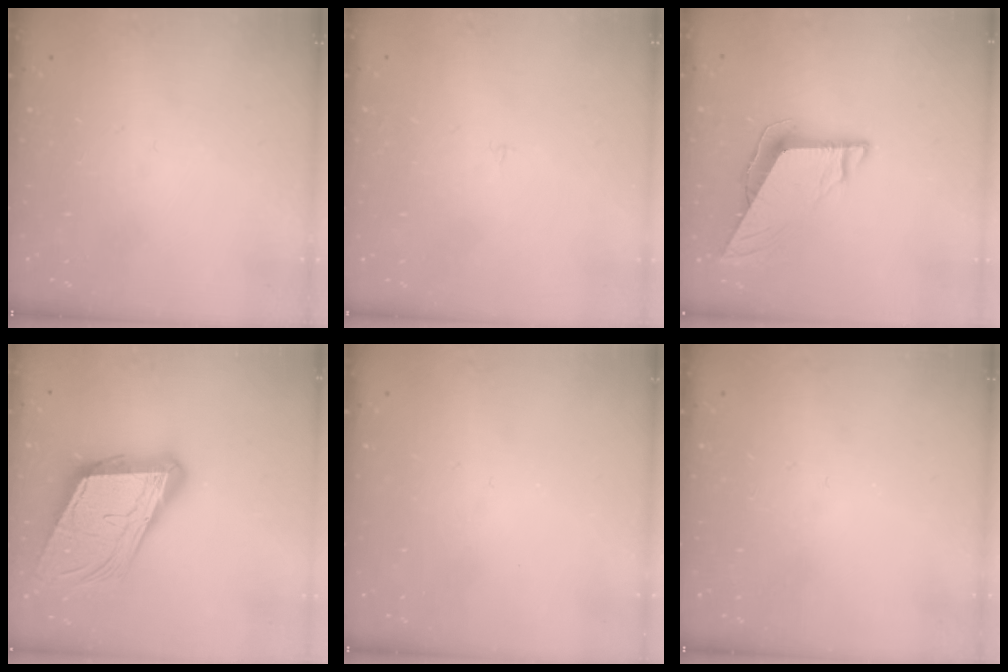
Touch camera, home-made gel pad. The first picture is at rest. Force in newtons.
{"total": 1.2, "press": 1.2, "slide": 0.1}
{"total": 8.5, "press": 8.5, "slide": 0.3}
{"total": 20.4, "press": 20.0, "slide": 3.9}
{"total": 0.0}
{"total": 0.0}